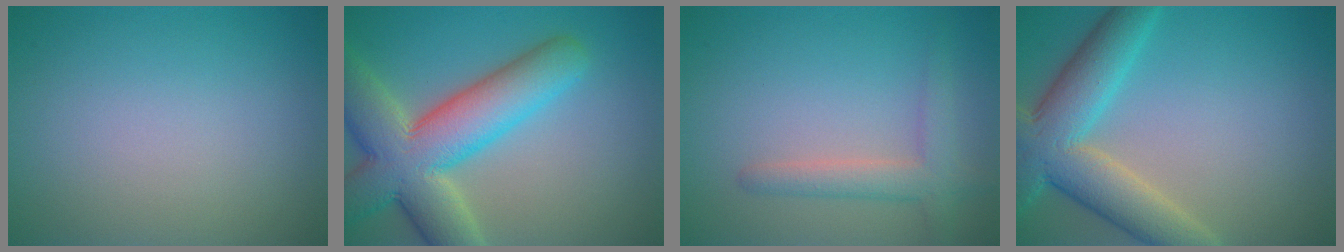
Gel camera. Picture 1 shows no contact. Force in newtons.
{"total": 10.7, "press": 10.7, "slide": 0.8}
{"total": 2.9, "press": 2.9, "slide": 0.2}
{"total": 8.2, "press": 8.1, "slide": 0.6}